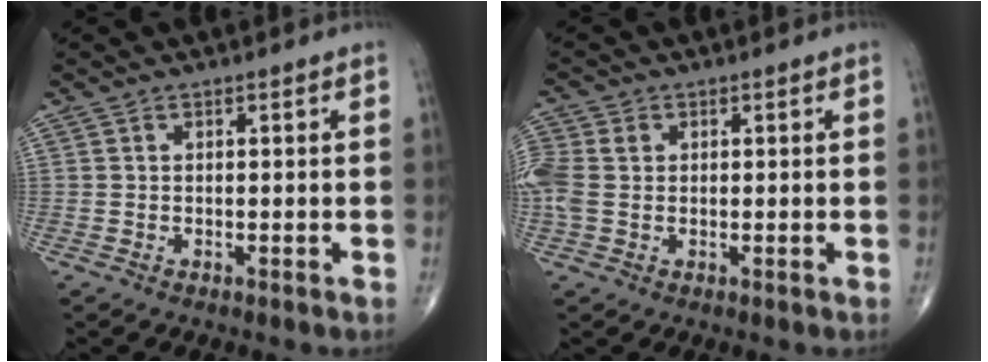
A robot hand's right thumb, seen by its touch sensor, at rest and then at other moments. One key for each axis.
{"total": 5.3, "fx": 0.4, "fy": 4.0, "fz": 3.5, "tx": -0.102, "ty": 0.012, "tz": 0.007}